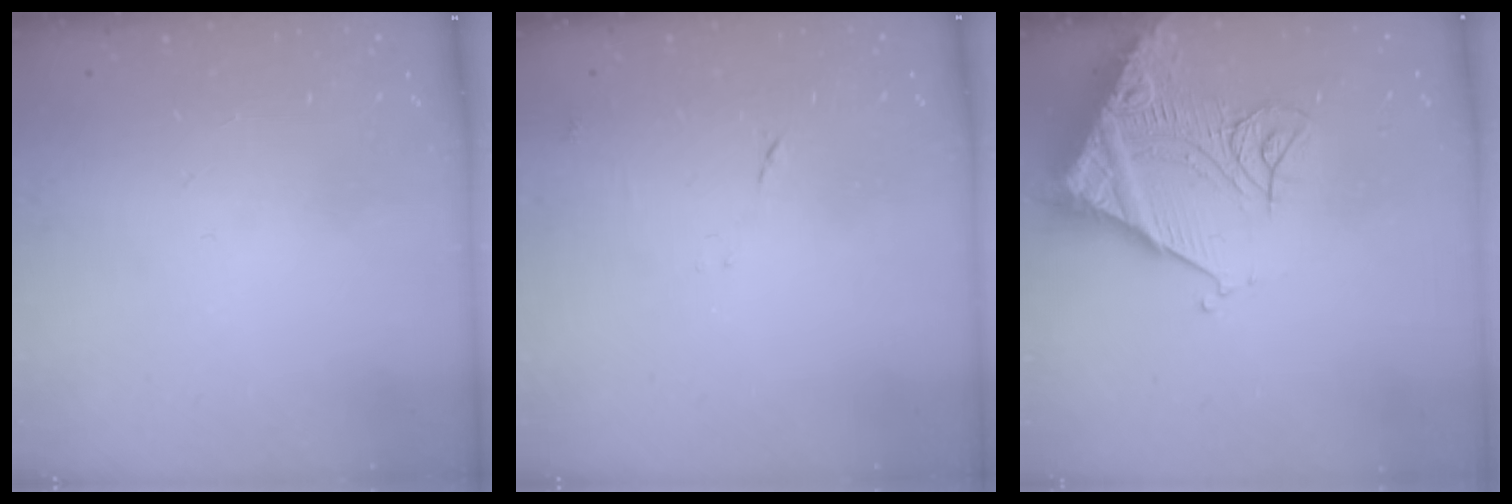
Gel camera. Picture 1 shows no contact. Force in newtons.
{"total": 8.5, "press": 8.5, "slide": 0.7}
{"total": 17.3, "press": 17.2, "slide": 2.1}